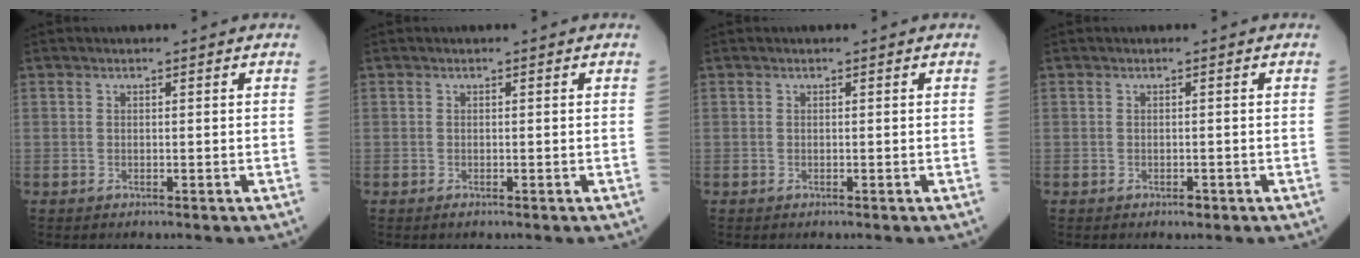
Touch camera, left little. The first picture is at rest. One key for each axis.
{"total": 0.0}
{"total": 0.0}
{"total": 0.8, "fx": -0.5, "fy": 0.5, "fz": 0.4, "tx": -0.008, "ty": 0.000, "tz": -0.004}